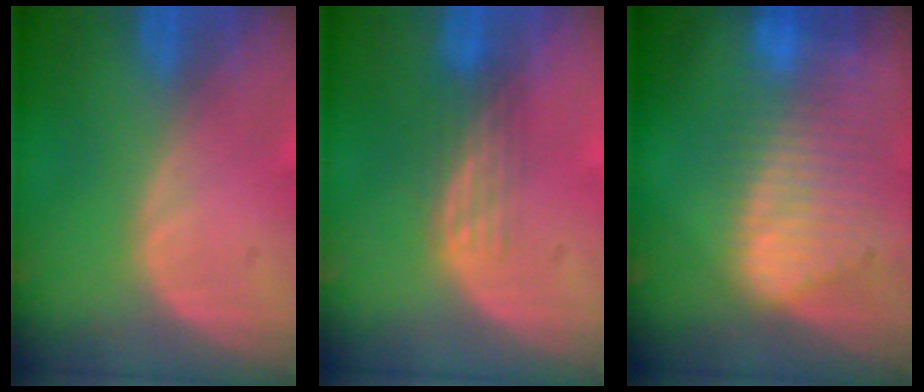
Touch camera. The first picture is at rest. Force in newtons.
{"total": 3.0, "press": 2.7, "slide": 1.3}
{"total": 9.3, "press": 8.1, "slide": 4.4}